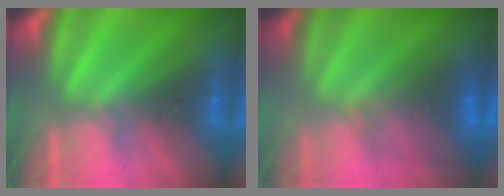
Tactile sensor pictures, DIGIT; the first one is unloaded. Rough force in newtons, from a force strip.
{"total": 3.2}